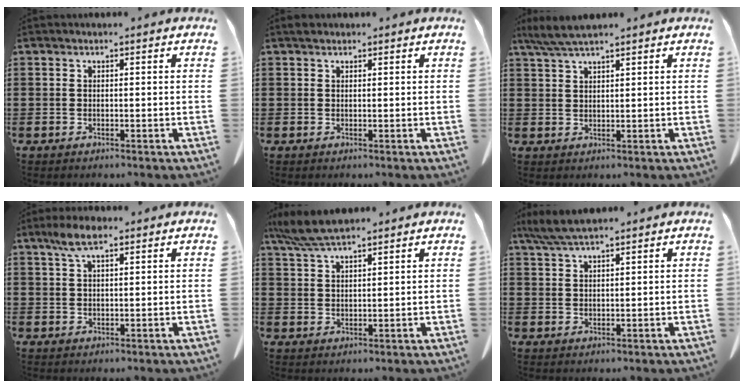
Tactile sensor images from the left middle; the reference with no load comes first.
{"total": 0.8, "force": [0.7, 0.3, 0.2], "torque": [-0.007, 0.001, 0.014]}
{"total": 4.2, "force": [3.4, 0.3, 2.4], "torque": [-0.055, -0.006, 0.064]}
{"total": 4.7, "force": [2.7, 1.3, 3.7], "torque": [-0.079, 0.004, 0.049]}
{"total": 5.9, "force": [4.9, 0.7, 3.2], "torque": [-0.075, -0.011, 0.092]}
{"total": 4.6, "force": [3.7, 0.4, 2.7], "torque": [-0.060, -0.008, 0.070]}